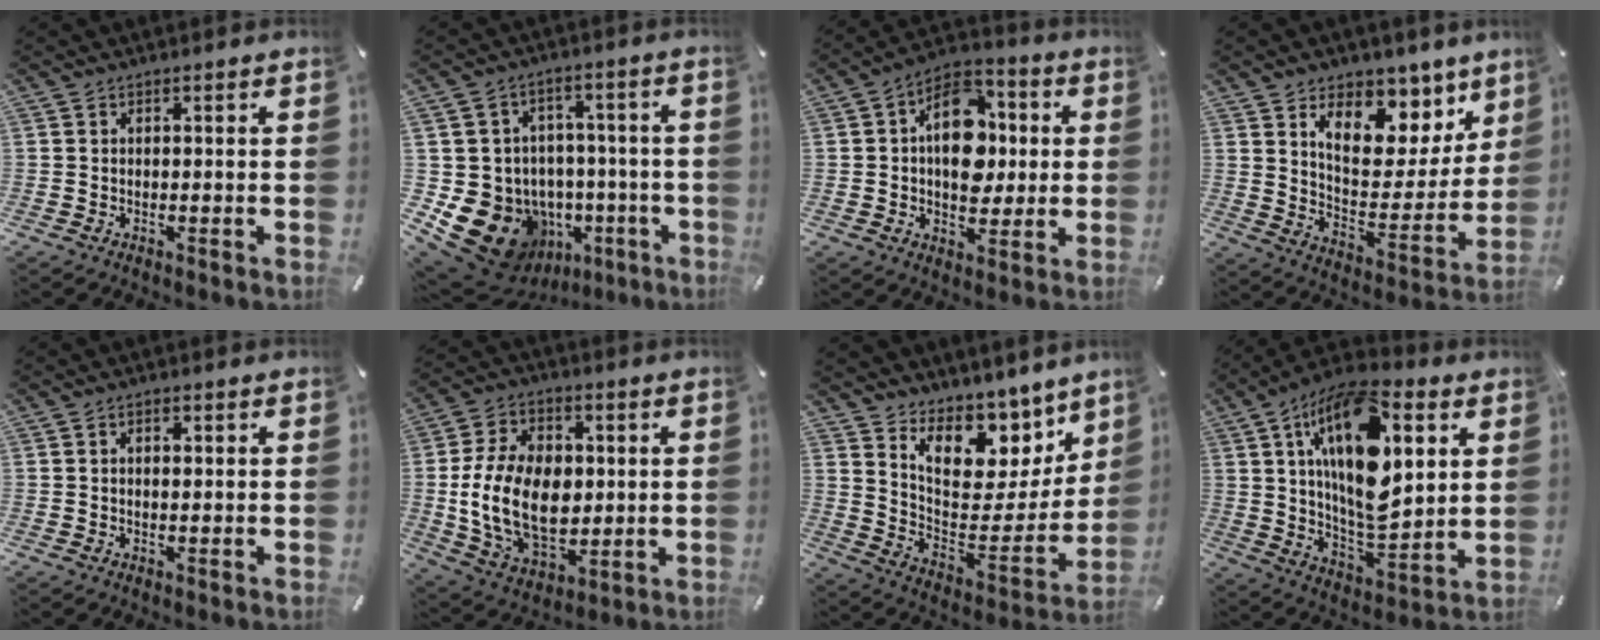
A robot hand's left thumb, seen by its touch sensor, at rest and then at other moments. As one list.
[{"total": 17.3, "force": [-6.0, 14.2, 7.9], "torque": [-0.124, 0.022, -0.068]}, {"total": 15.0, "force": [1.0, 10.7, 10.4], "torque": [-0.137, 0.005, 0.018]}, {"total": 14.9, "force": [9.7, 8.7, 7.3], "torque": [-0.097, -0.077, 0.169]}, {"total": 1.4, "force": [0.1, 0.8, 1.1], "torque": [-0.015, 0.001, -0.001]}, {"total": 18.8, "force": [-0.3, 13.3, 13.3], "torque": [-0.275, 0.008, -0.003]}, {"total": 13.7, "force": [10.2, 7.9, 4.6], "torque": [-0.062, -0.101, 0.180]}, {"total": 23.1, "force": [8.5, 11.5, 18.1], "torque": [-0.331, -0.042, 0.134]}]